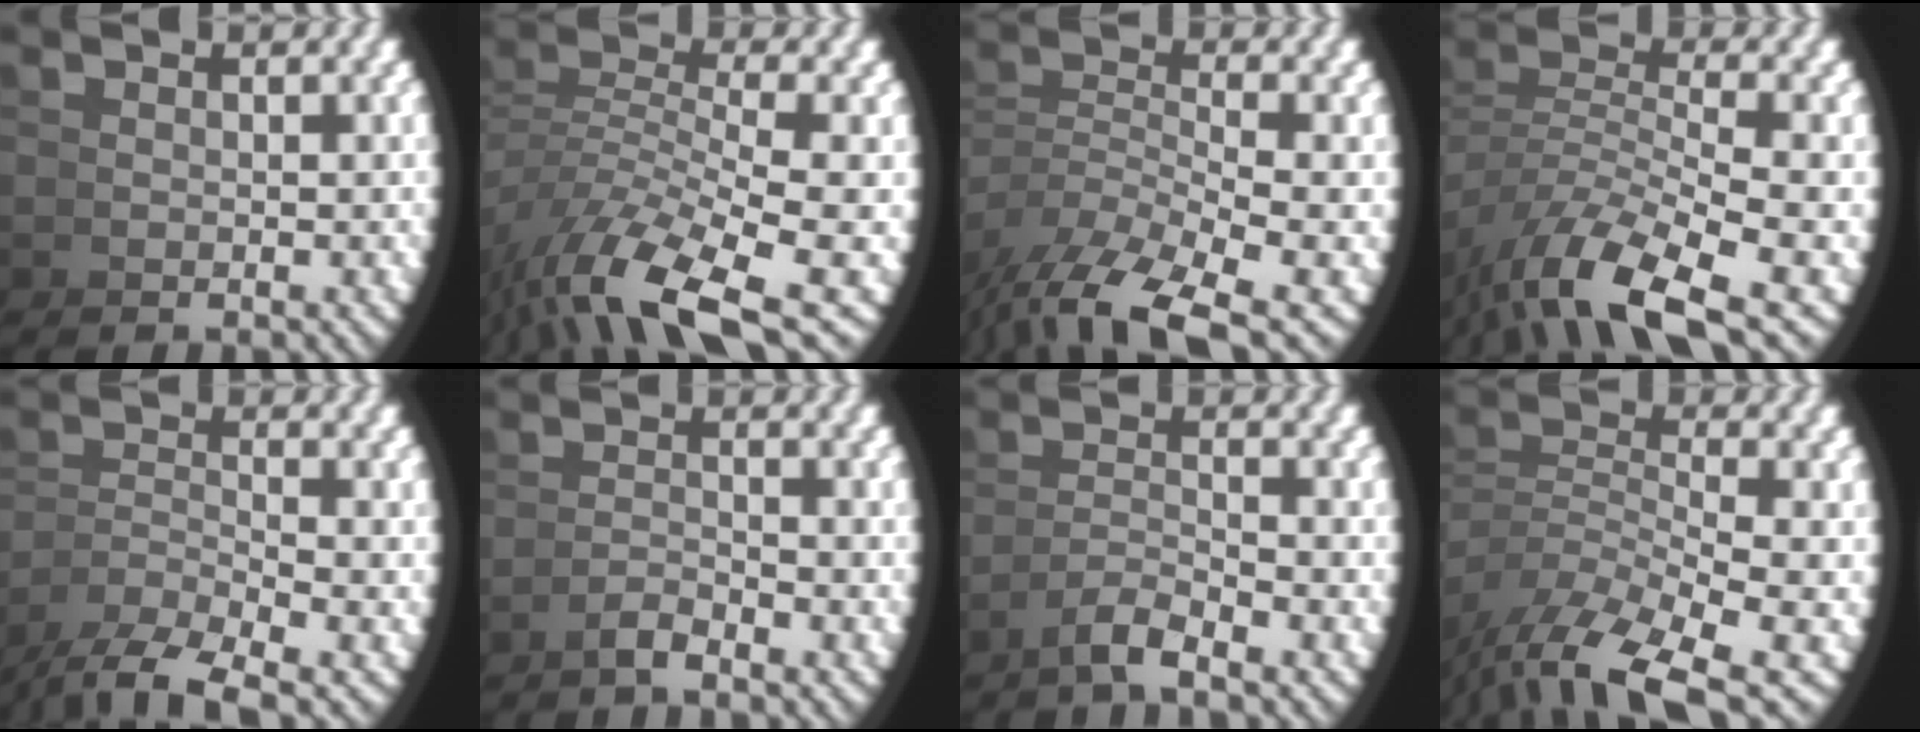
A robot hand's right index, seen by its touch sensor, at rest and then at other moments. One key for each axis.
{"total": 7.2, "fx": -4.0, "fy": 2.5, "fz": 5.4, "tx": -0.107, "ty": -0.033, "tz": -0.040}
{"total": 6.0, "fx": -3.5, "fy": 2.9, "fz": 3.9, "tx": -0.081, "ty": -0.031, "tz": -0.040}
{"total": 6.2, "fx": -3.4, "fy": 2.3, "fz": 4.7, "tx": -0.088, "ty": -0.021, "tz": -0.037}
{"total": 4.7, "fx": -3.6, "fy": 1.4, "fz": 2.6, "tx": -0.047, "ty": -0.013, "tz": -0.049}
{"total": 2.0, "fx": -1.6, "fy": -1.1, "fz": 0.3, "tx": 0.013, "ty": 0.008, "tz": -0.034}
{"total": 2.3, "fx": -1.8, "fy": -0.5, "fz": 1.3, "tx": -0.012, "ty": 0.005, "tz": -0.035}
{"total": 6.1, "fx": -3.7, "fy": 2.6, "fz": 4.1, "tx": -0.083, "ty": -0.032, "tz": -0.041}